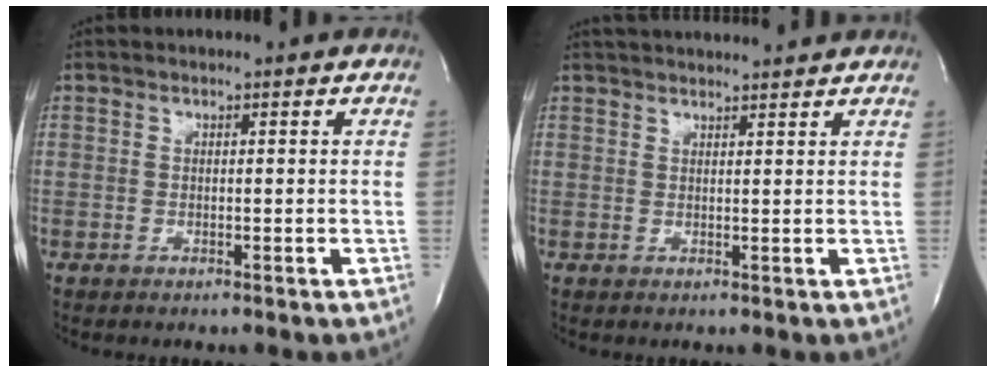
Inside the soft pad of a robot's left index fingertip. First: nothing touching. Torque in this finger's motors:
{"motor_torque": [-0.30, -0.10, 0.07, 0.04]}